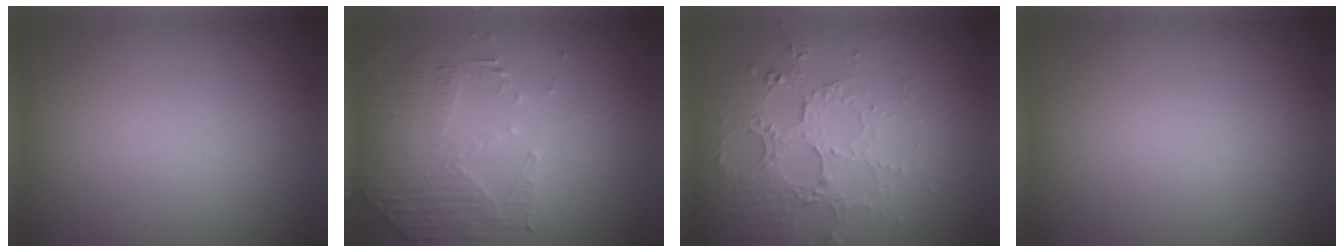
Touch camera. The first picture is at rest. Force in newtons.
{"total": 4.8, "press": 3.5, "slide": 3.4}
{"total": 5.4, "press": 3.9, "slide": 3.7}
{"total": 0.0}